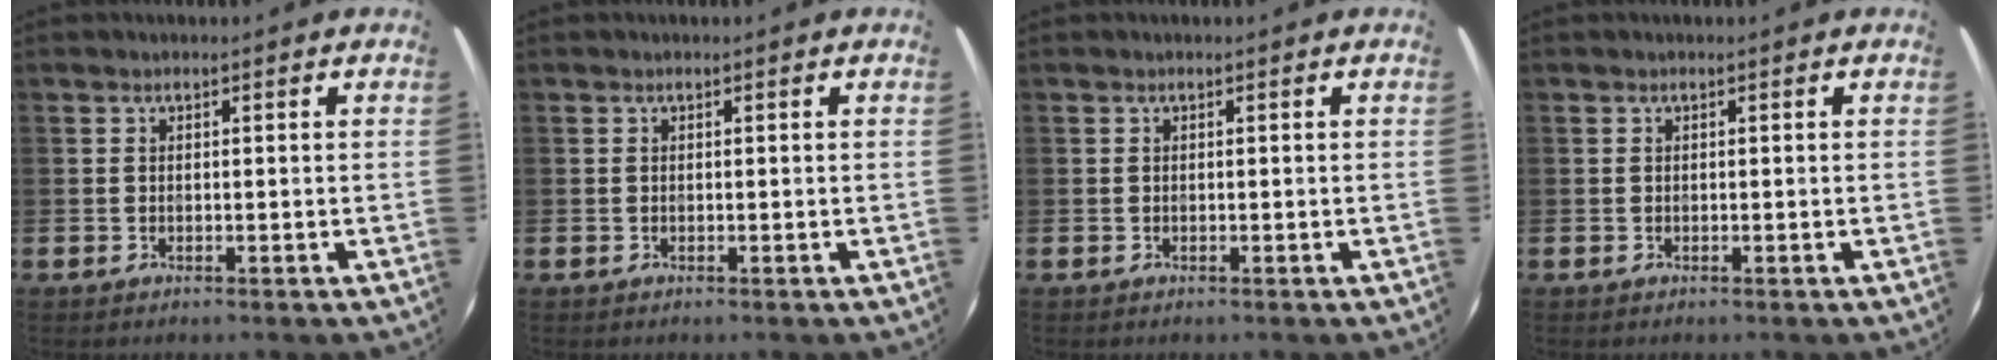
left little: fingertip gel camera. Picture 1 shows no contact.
{"total": 0.0}
{"total": 0.0}
{"total": 0.0}